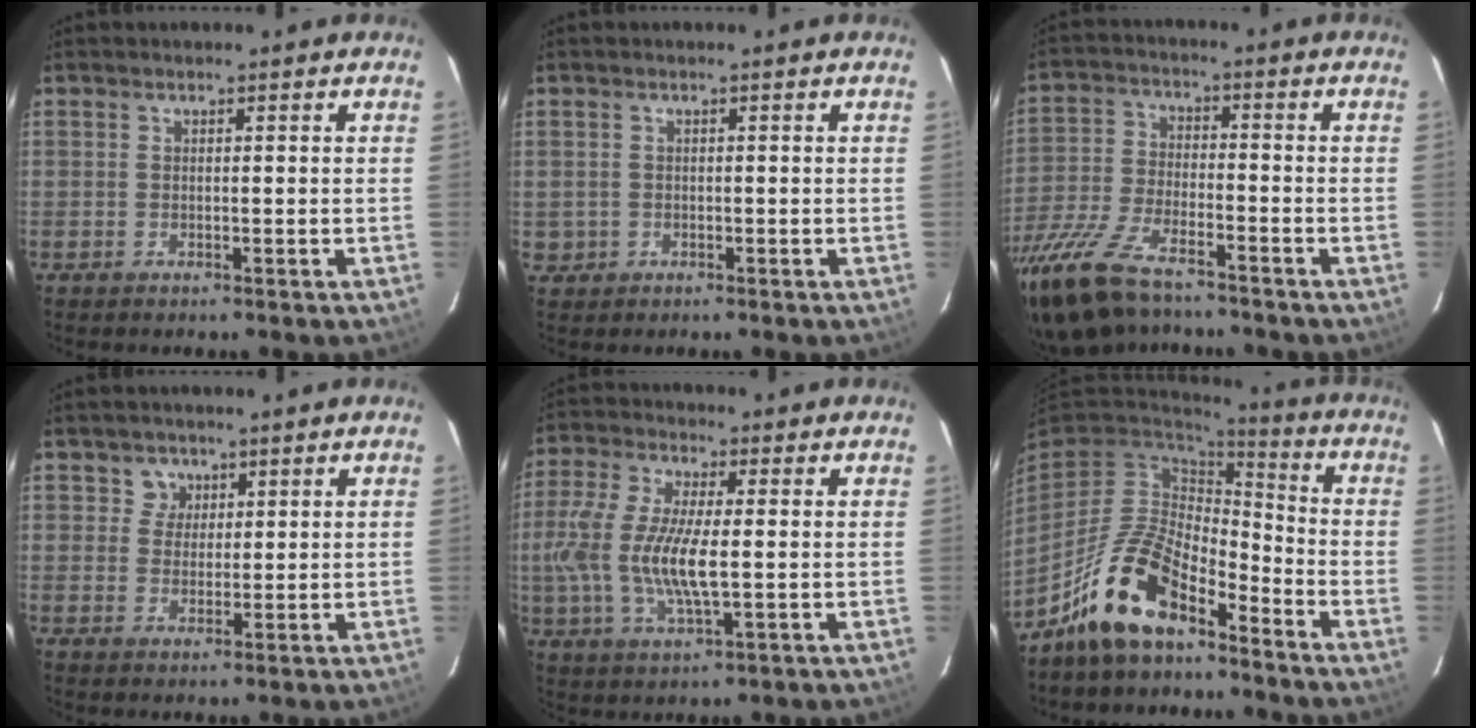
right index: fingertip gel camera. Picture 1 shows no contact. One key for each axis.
{"total": 2.2, "fx": -0.2, "fy": 2.2, "fz": 0.2, "tx": -0.001, "ty": 0.005, "tz": 0.000}
{"total": 19.7, "fx": -15.0, "fy": 7.1, "fz": 10.6, "tx": -0.242, "ty": -0.038, "tz": -0.278}
{"total": 3.3, "fx": 1.6, "fy": 2.9, "fz": 0.0, "tx": 0.015, "ty": 0.013, "tz": 0.025}
{"total": 12.4, "fx": -0.9, "fy": 3.8, "fz": 11.8, "tx": -0.250, "ty": -0.003, "tz": -0.019}
{"total": 14.7, "fx": -9.9, "fy": 6.2, "fz": 9.0, "tx": -0.188, "ty": 0.002, "tz": -0.187}